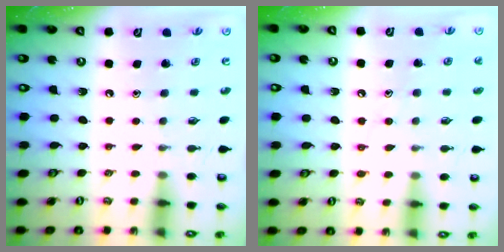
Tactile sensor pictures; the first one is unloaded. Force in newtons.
{"total": 6.5, "press": 6.4, "slide": 0.7}